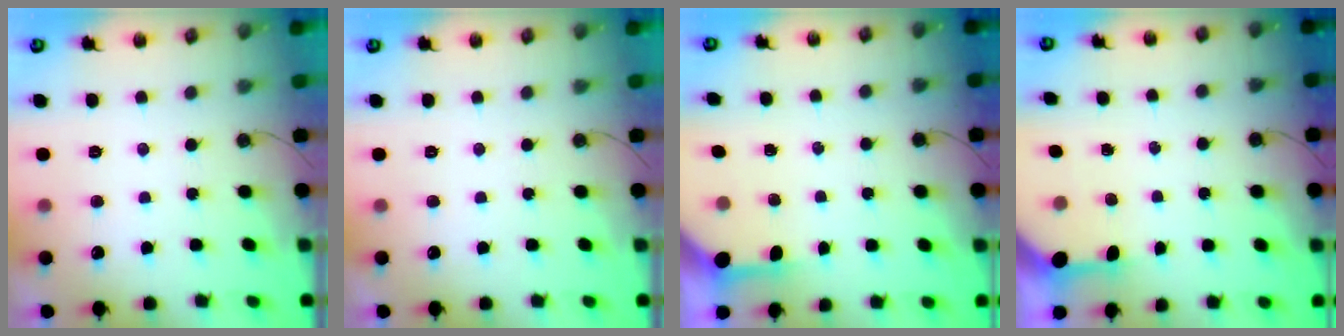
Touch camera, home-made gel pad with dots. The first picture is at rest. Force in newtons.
{"total": 0.6, "press": 0.1, "slide": 0.5}
{"total": 3.4, "press": 3.4, "slide": 0.5}
{"total": 3.0, "press": 3.0, "slide": 0.3}